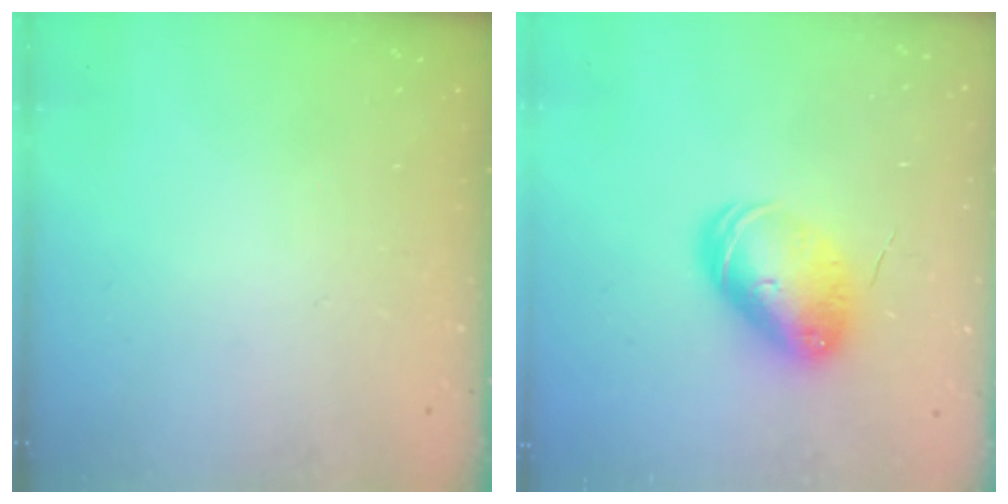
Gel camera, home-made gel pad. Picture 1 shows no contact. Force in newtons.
{"total": 10.3, "press": 10.2, "slide": 1.5}